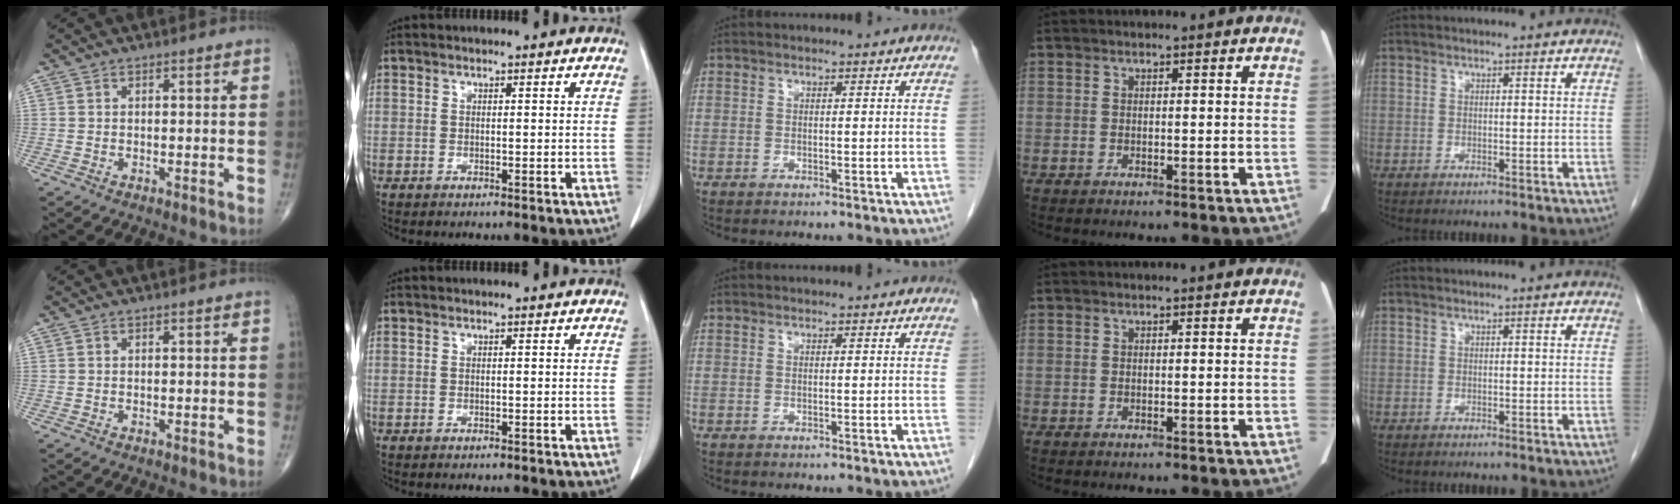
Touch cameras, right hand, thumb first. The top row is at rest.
{}